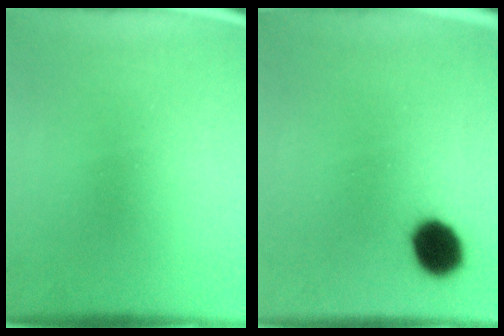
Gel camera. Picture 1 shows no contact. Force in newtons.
{"total": 8.7}